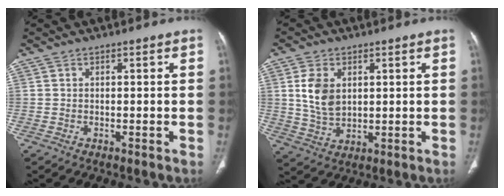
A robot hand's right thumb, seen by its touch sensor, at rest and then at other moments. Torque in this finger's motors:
{"motor_torque": [-0.40, 0.85, -0.04, -0.04, 0.17]}